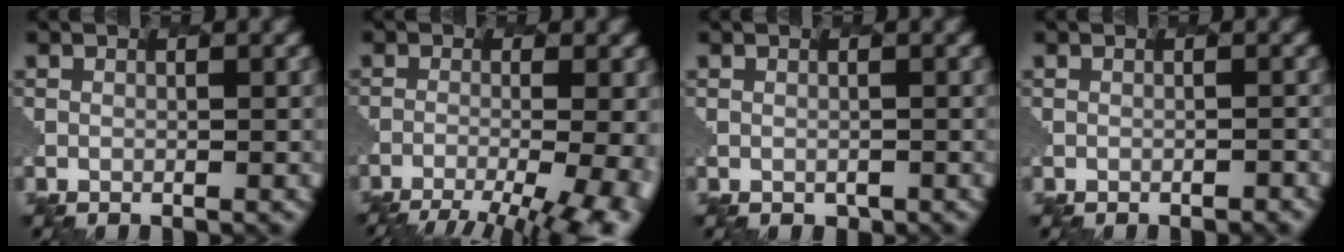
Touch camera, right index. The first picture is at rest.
{"total": 10.6, "force": [-7.2, 3.6, 6.9], "torque": [-0.094, -0.023, -0.073]}
{"total": 0.7, "force": [-0.4, -0.1, -0.6], "torque": [0.000, -0.001, 0.007]}
{"total": 0.9, "force": [-0.7, 0.3, 0.5], "torque": [0.000, 0.007, -0.004]}